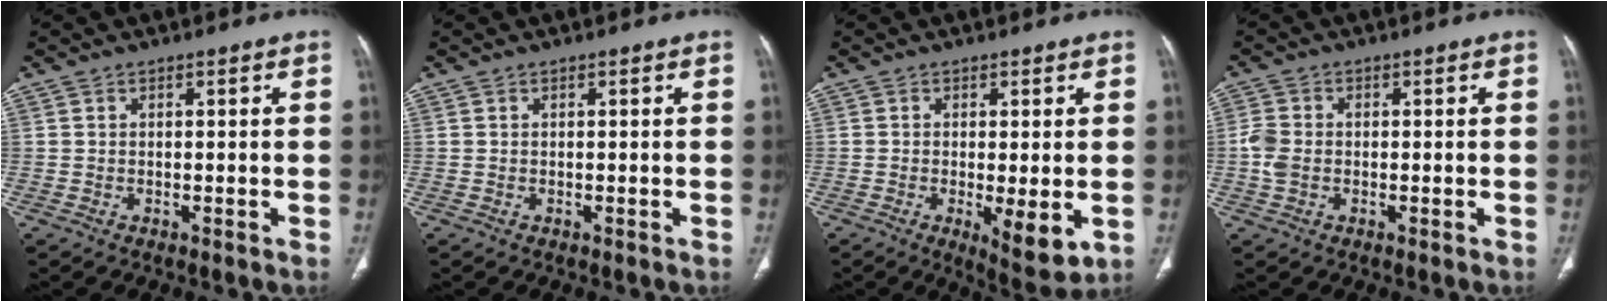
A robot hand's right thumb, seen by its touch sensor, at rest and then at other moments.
{"total": 0.0}
{"total": 7.3, "force": [-1.6, 2.3, 6.7], "torque": [-0.103, -0.022, -0.021]}
{"total": 3.9, "force": [-0.4, 2.8, 2.6], "torque": [-0.069, 0.007, -0.010]}